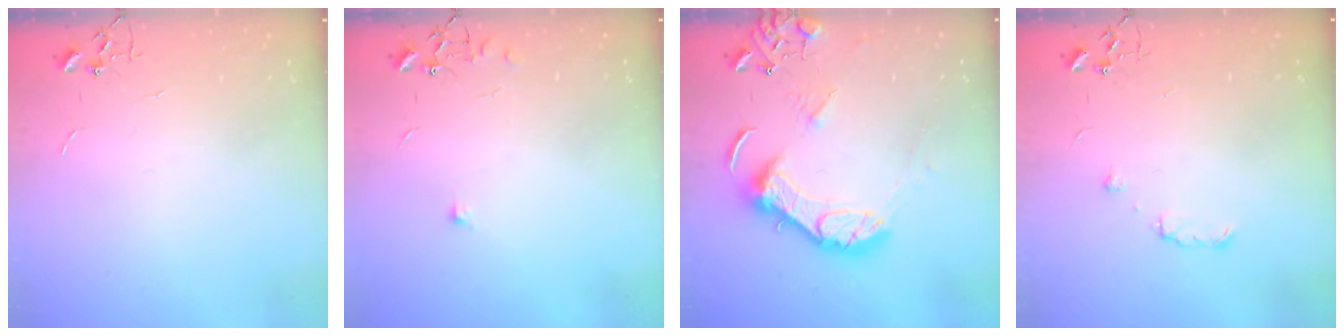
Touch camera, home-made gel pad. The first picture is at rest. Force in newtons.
{"total": 6.5, "press": 6.5, "slide": 0.6}
{"total": 14.2, "press": 14.1, "slide": 1.4}
{"total": 5.8, "press": 5.8, "slide": 0.8}